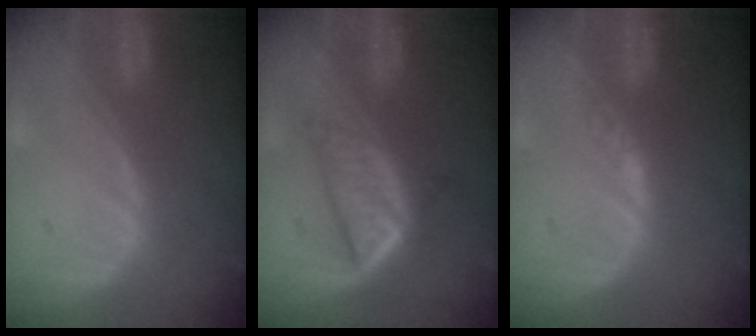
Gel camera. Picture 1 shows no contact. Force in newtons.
{"total": 6.3, "press": 5.5, "slide": 3.1}
{"total": 1.6, "press": 1.3, "slide": 0.9}